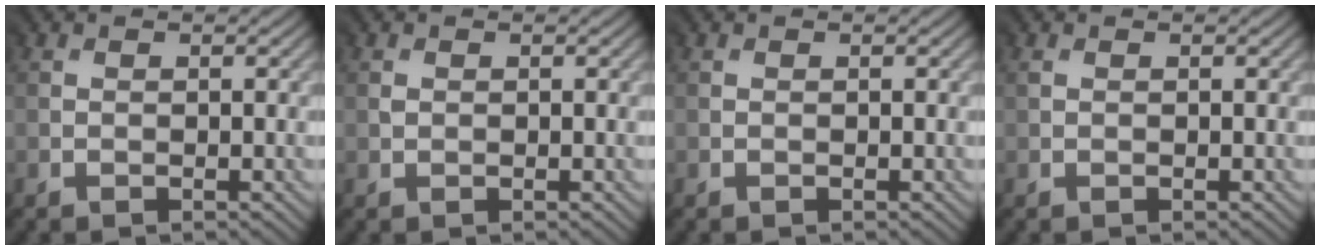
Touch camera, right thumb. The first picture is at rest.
{"total": 0.6, "force": [0.3, 0.4, -0.3], "torque": [0.001, -0.002, 0.007]}
{"total": 0.0}
{"total": 0.8, "force": [0.4, 0.5, 0.5], "torque": [-0.010, -0.001, 0.009]}